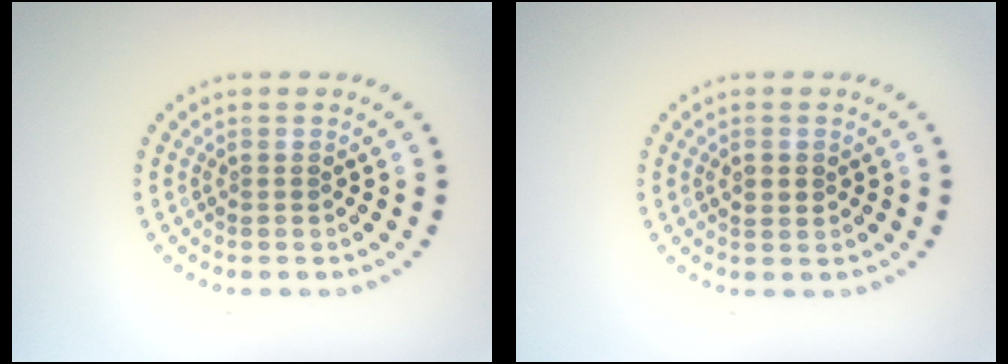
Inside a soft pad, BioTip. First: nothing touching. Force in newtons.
{"total": 1.5, "press": 1.5, "slide": 0.1}